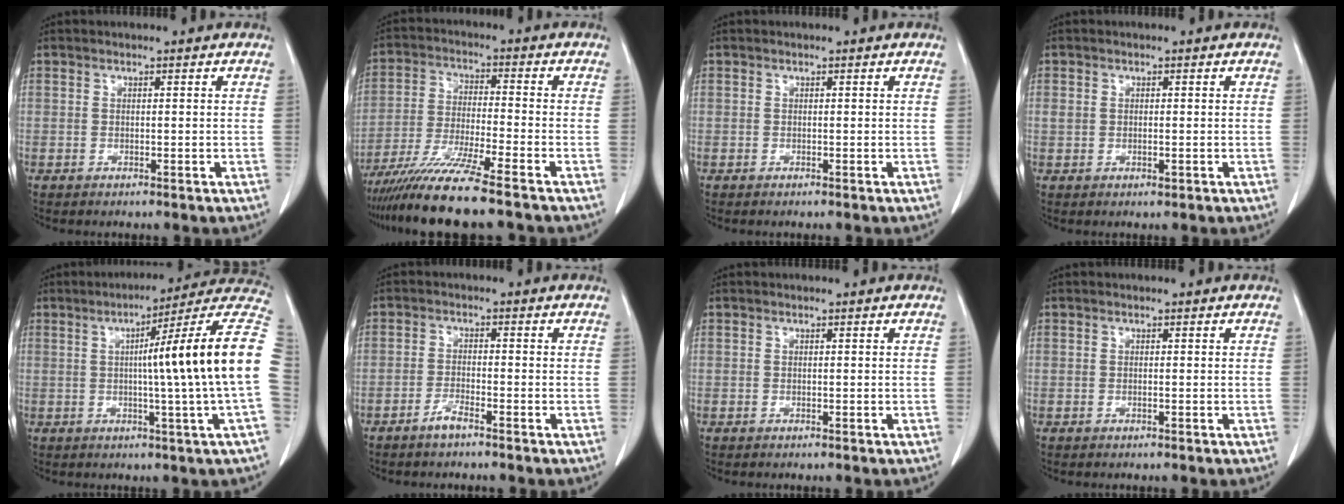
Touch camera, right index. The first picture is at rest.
{"total": 11.6, "force": [-9.3, -1.2, 6.8], "torque": [-0.119, -0.033, -0.161]}
{"total": 0.0}
{"total": 1.9, "force": [0.0, 1.2, 1.5], "torque": [-0.032, 0.003, 0.004]}
{"total": 17.7, "force": [0.8, -2.6, 17.5], "torque": [-0.213, 0.014, -0.004]}
{"total": 2.5, "force": [-2.0, 0.1, 1.5], "torque": [-0.034, -0.001, -0.039]}
{"total": 0.0}
{"total": 0.0}